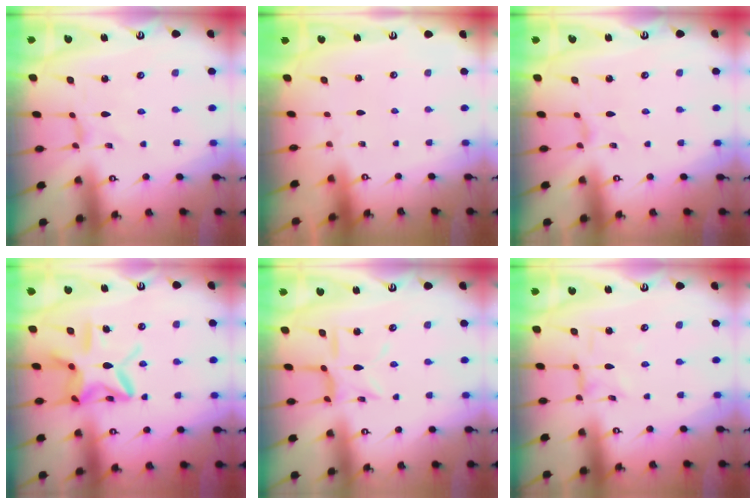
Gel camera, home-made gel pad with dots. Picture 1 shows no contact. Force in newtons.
{"total": 0.0}
{"total": 1.2, "press": 1.2, "slide": 0.3}
{"total": 15.1, "press": 15.0, "slide": 1.5}
{"total": 10.3, "press": 10.2, "slide": 0.7}
{"total": 2.0, "press": 2.0, "slide": 0.4}